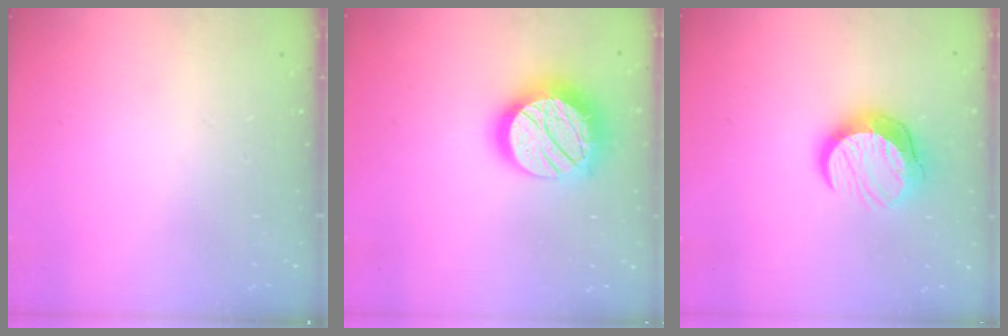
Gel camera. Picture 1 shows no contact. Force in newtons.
{"total": 19.7, "press": 19.6, "slide": 0.9}
{"total": 12.3, "press": 12.2, "slide": 0.9}